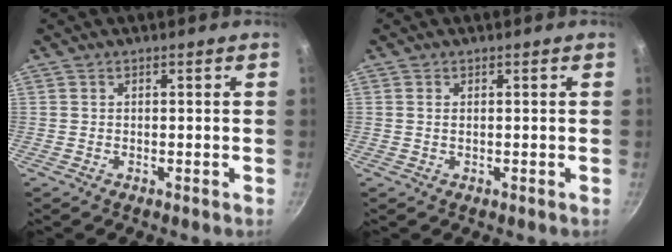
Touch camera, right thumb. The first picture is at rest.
{"total": 0.7, "force": [0.1, 0.3, 0.6], "torque": [-0.015, 0.000, 0.005]}